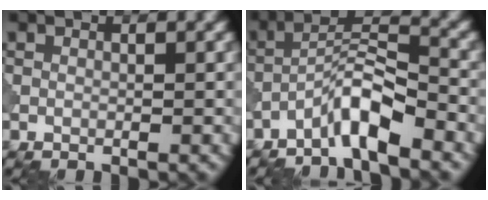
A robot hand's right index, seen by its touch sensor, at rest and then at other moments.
{"total": 4.7, "force": [-3.4, 0.8, 3.2], "torque": [-0.056, 0.016, -0.073]}